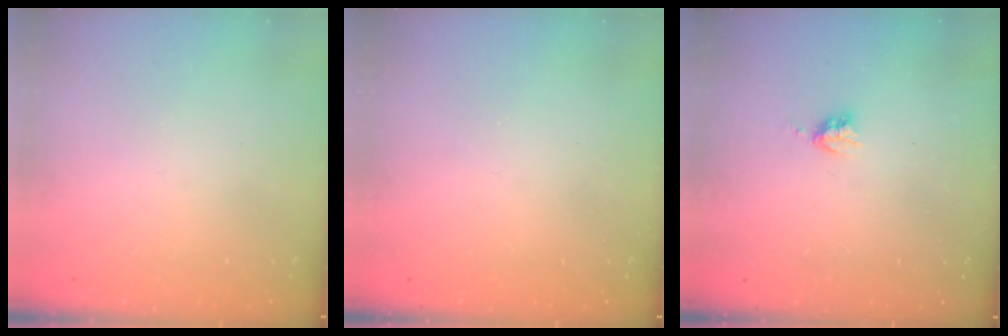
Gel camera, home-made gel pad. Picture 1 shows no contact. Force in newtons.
{"total": 0.0}
{"total": 3.1, "press": 3.1, "slide": 0.4}